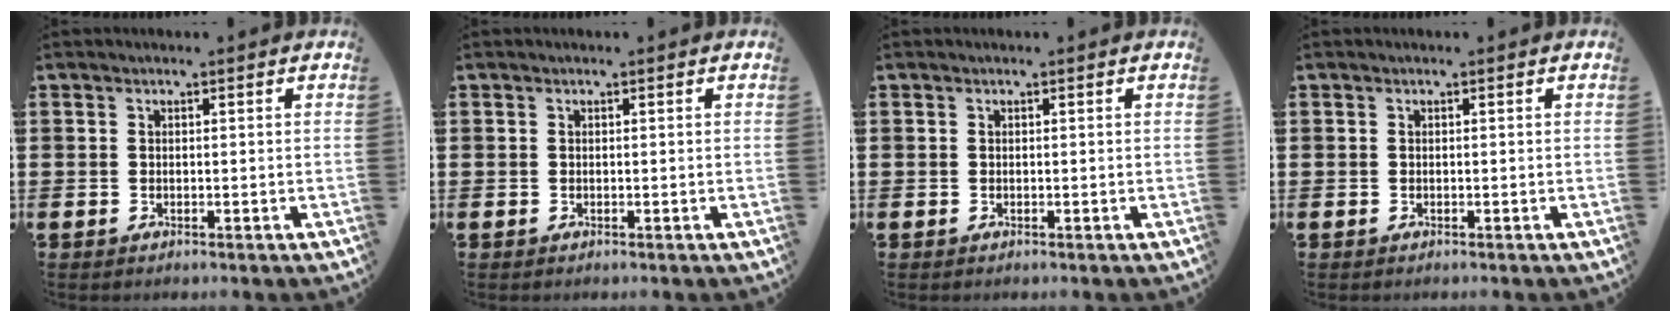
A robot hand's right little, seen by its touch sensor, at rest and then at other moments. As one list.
[{"total": 0.0}, {"total": 0.0}, {"total": 0.0}]